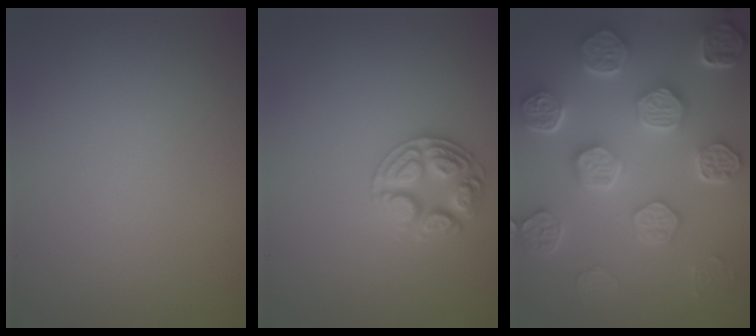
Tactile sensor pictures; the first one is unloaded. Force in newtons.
{"total": 2.8, "press": 2.7, "slide": 0.6}
{"total": 8.2, "press": 6.5, "slide": 5.0}